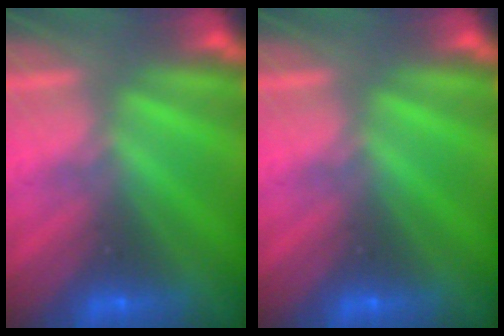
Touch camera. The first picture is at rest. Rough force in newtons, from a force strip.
{"total": 0.0}